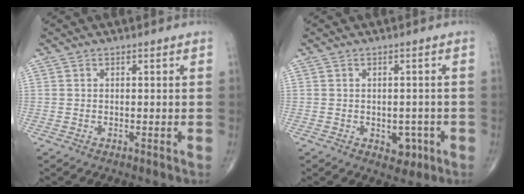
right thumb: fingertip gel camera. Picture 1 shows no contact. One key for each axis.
{"total": 3.7, "fx": -1.3, "fy": 2.7, "fz": 2.3, "tx": -0.003, "ty": 0.005, "tz": -0.012}